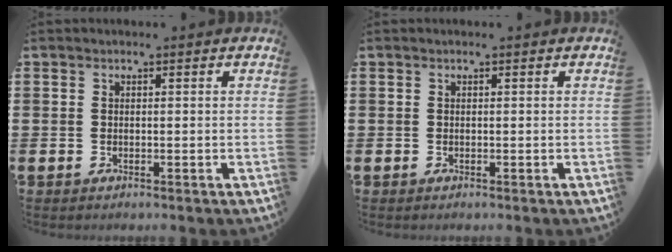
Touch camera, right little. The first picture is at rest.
{"total": 0.0}